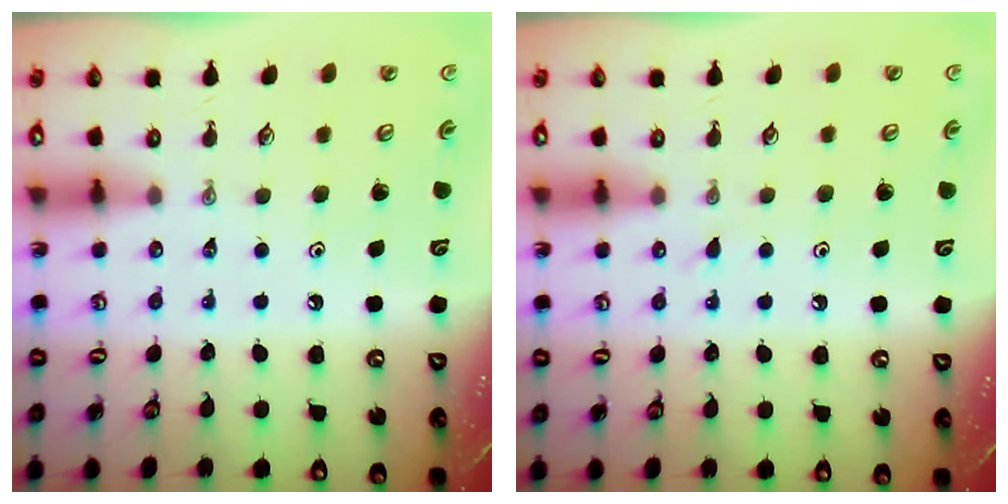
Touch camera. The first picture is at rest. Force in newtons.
{"total": 5.3, "press": 5.2, "slide": 0.5}